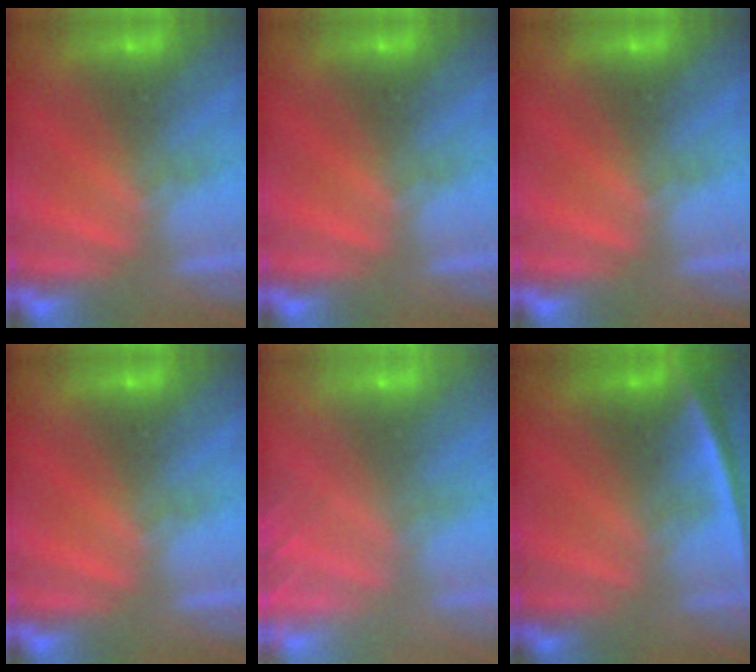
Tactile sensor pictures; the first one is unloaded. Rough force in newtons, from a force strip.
{"total": 0.0}
{"total": 0.0}
{"total": 0.0}
{"total": 7.7}
{"total": 2.3}